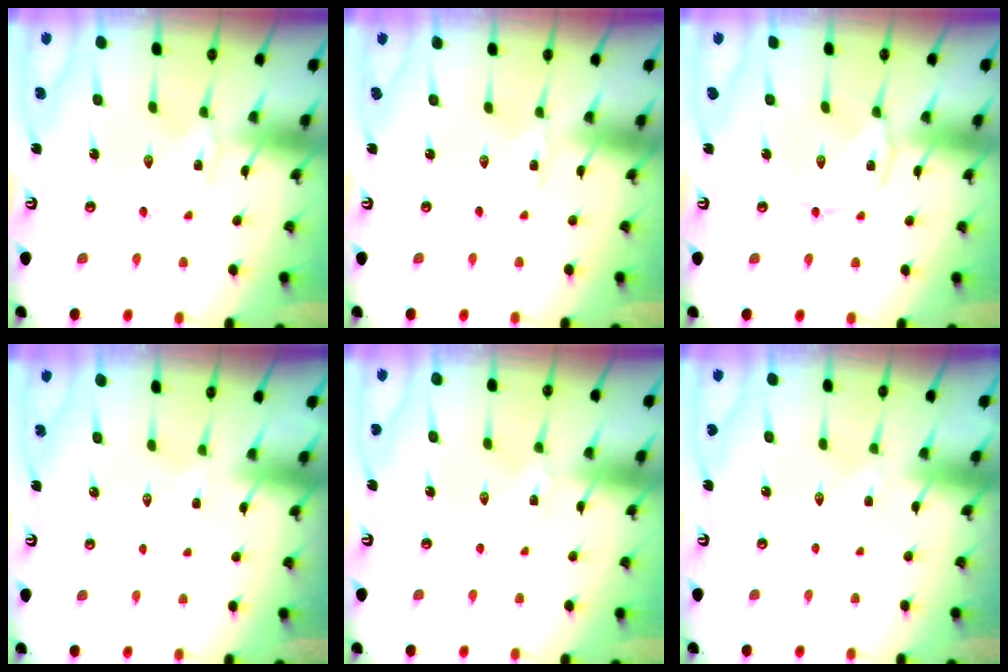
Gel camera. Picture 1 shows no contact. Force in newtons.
{"total": 0.0}
{"total": 1.7, "press": 1.6, "slide": 0.5}
{"total": 2.0, "press": 1.9, "slide": 0.8}
{"total": 1.4, "press": 1.4, "slide": 0.2}
{"total": 2.4, "press": 2.4, "slide": 0.4}